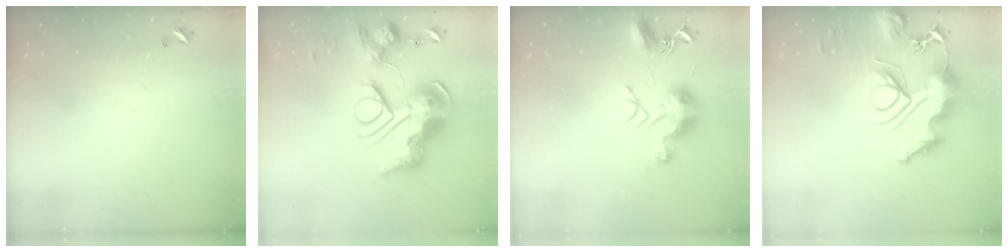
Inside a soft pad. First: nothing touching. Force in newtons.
{"total": 0.7, "press": 0.7, "slide": 0.0}
{"total": 9.6, "press": 9.6, "slide": 0.4}
{"total": 13.8, "press": 13.7, "slide": 0.8}